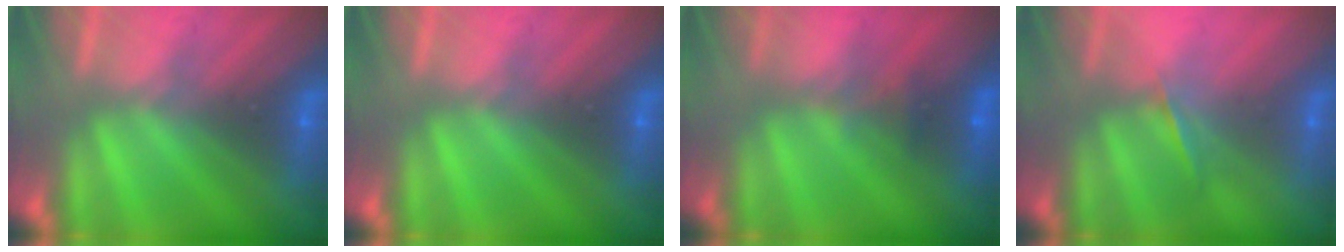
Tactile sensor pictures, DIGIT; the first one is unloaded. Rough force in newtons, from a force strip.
{"total": 0.0}
{"total": 4.3}
{"total": 1.3}